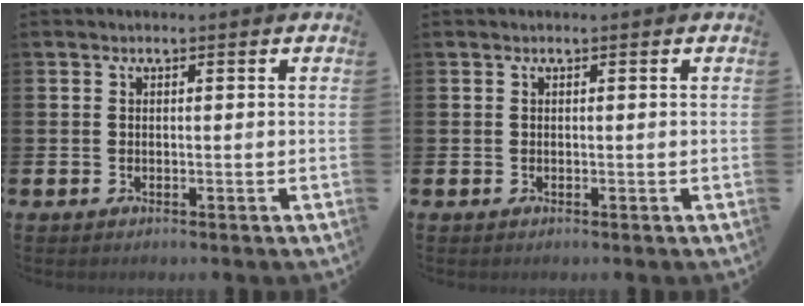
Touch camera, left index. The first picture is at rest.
{"total": 0.0}